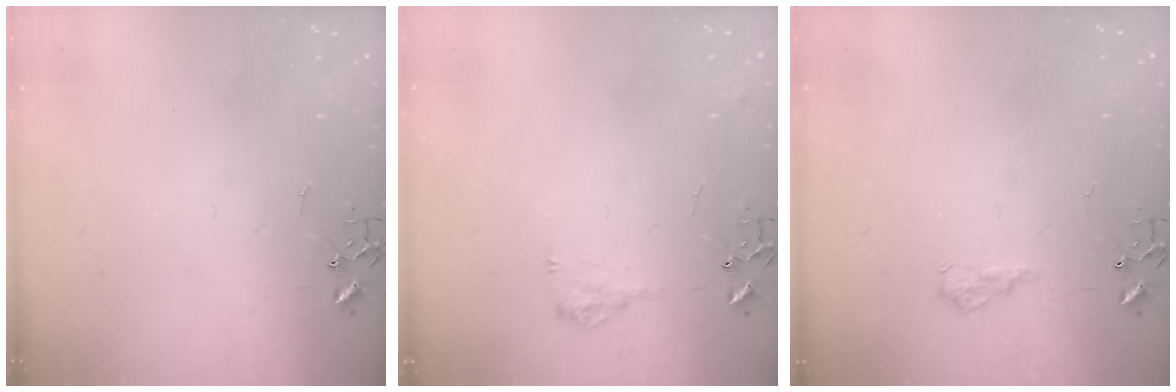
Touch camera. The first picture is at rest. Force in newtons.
{"total": 8.1, "press": 8.1, "slide": 0.3}
{"total": 8.2, "press": 8.2, "slide": 0.9}